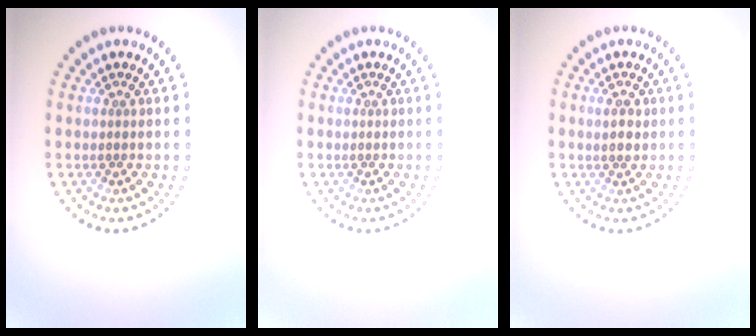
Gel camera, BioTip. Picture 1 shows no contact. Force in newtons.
{"total": 0.0}
{"total": 1.4, "press": 1.3, "slide": 0.4}